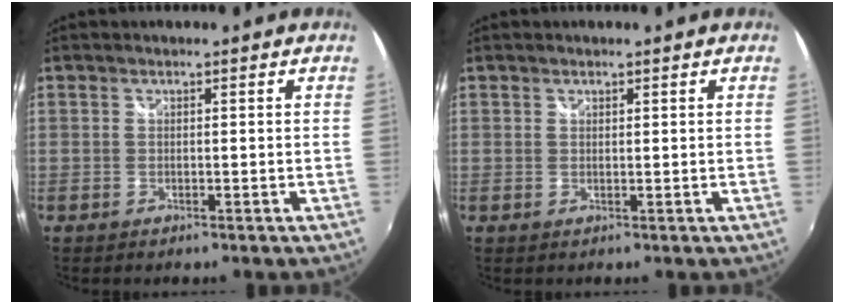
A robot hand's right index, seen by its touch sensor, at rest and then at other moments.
{"total": 0.5, "force": [0.4, 0.3, 0.1], "torque": [-0.002, 0.001, 0.007]}